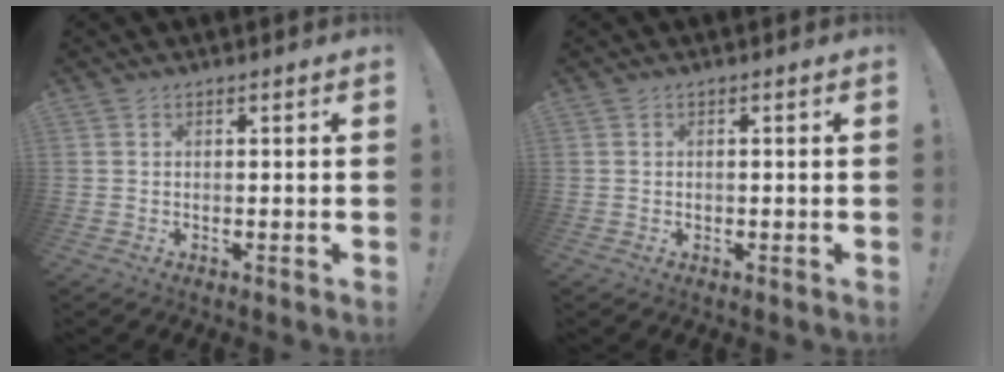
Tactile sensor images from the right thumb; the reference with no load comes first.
{"total": 0.5, "force": [-0.1, 0.5, 0.0], "torque": [-0.003, 0.002, -0.001]}